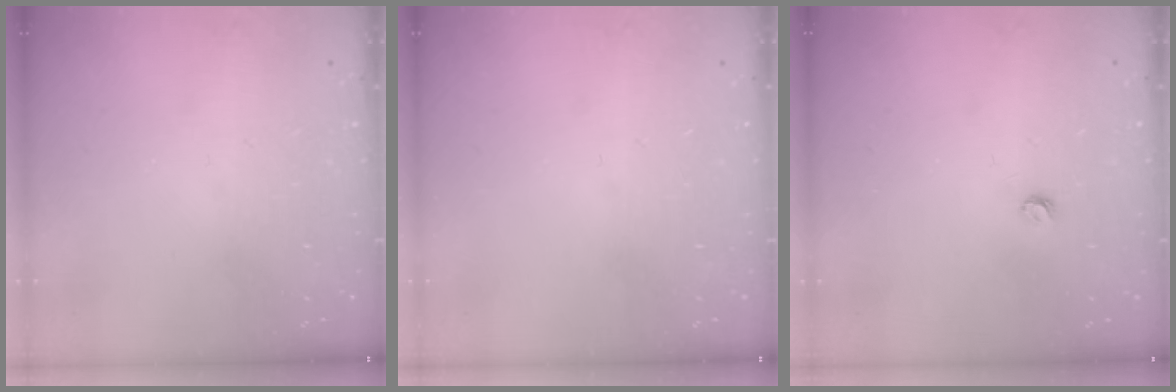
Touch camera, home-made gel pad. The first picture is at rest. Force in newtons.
{"total": 0.0}
{"total": 3.0, "press": 3.0, "slide": 0.4}